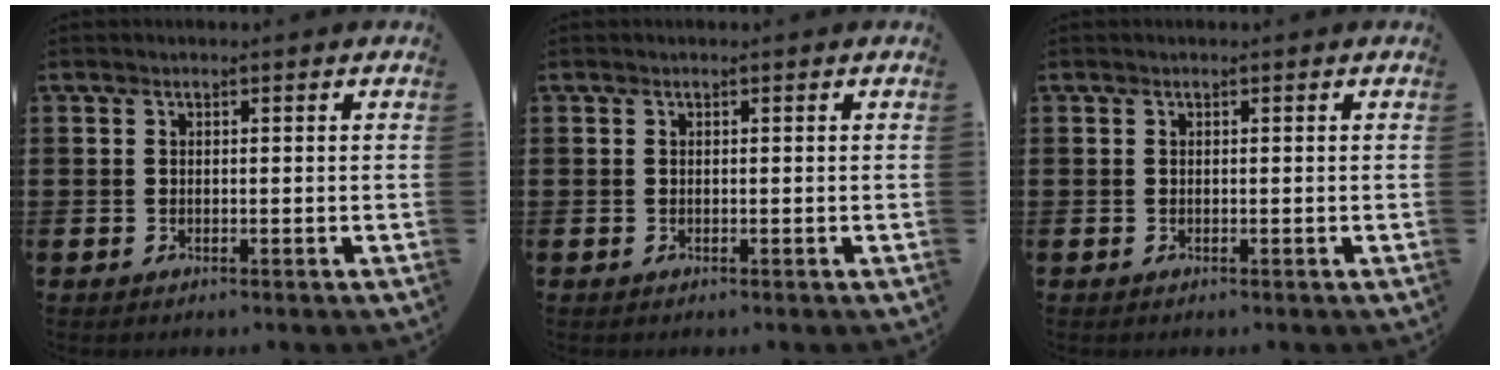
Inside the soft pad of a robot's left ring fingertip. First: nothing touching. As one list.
[{"total": 0.0}, {"total": 0.0}]